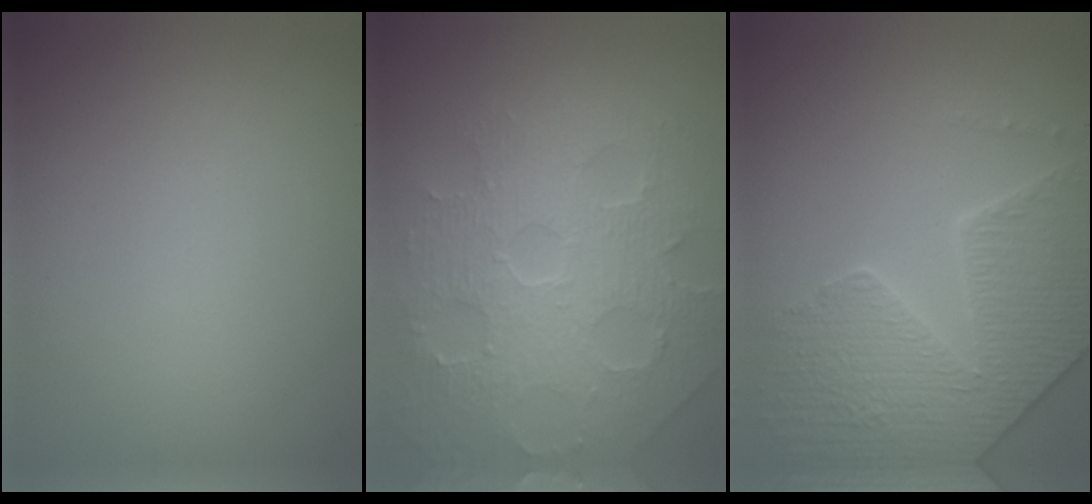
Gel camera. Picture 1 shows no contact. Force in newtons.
{"total": 8.6, "press": 5.9, "slide": 6.2}
{"total": 6.0, "press": 5.3, "slide": 2.9}